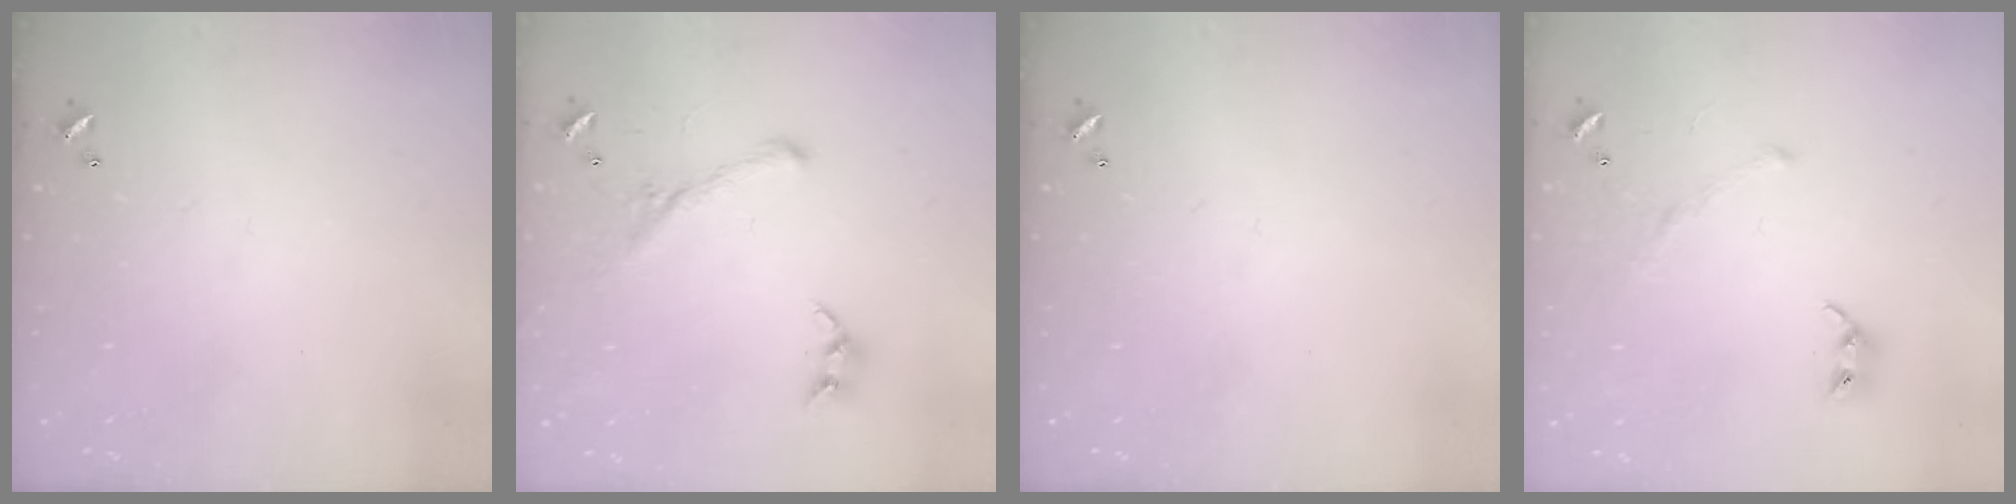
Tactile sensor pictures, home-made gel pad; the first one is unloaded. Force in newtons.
{"total": 1.4, "press": 0.6, "slide": 1.2}
{"total": 0.0}
{"total": 3.2, "press": 3.0, "slide": 1.0}